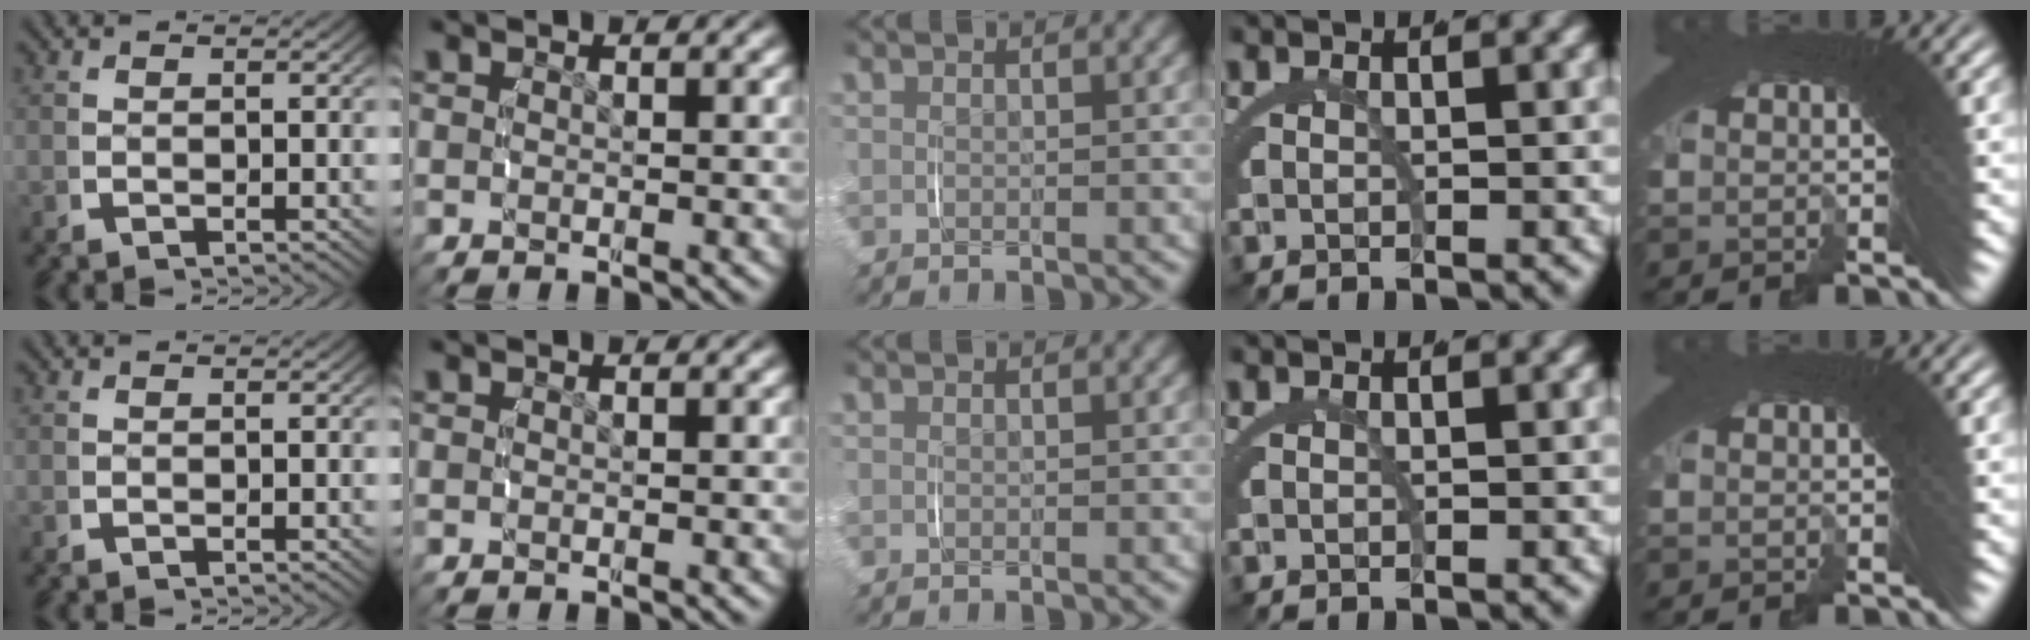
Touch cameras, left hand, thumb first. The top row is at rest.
{}